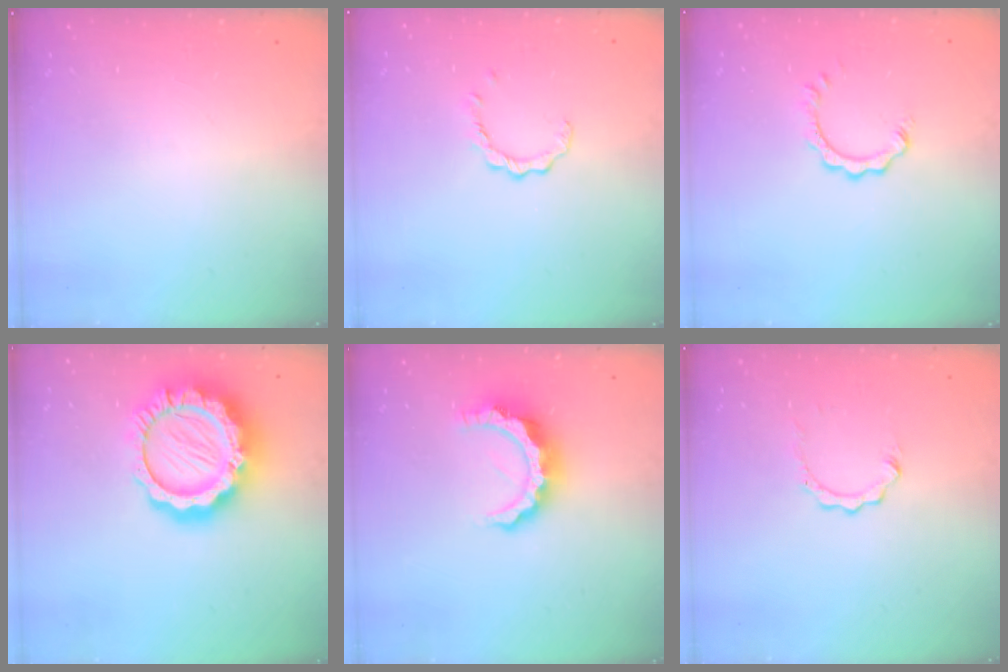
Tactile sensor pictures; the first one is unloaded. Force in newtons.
{"total": 2.4, "press": 2.4, "slide": 0.4}
{"total": 3.3, "press": 3.3, "slide": 0.4}
{"total": 20.3, "press": 20.3, "slide": 1.7}
{"total": 9.2, "press": 9.2, "slide": 1.2}
{"total": 2.3, "press": 2.3, "slide": 0.2}